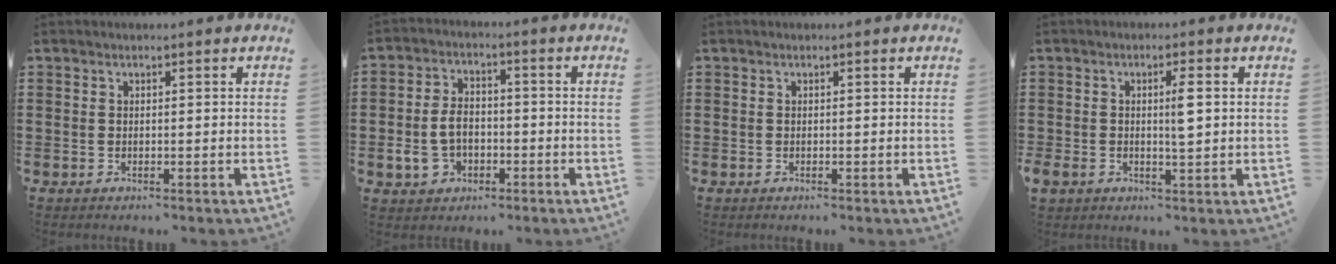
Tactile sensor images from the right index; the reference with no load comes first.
{"total": 5.8, "force": [-1.4, 4.2, 3.8], "torque": [-0.091, 0.006, -0.031]}
{"total": 0.0}
{"total": 3.4, "force": [0.3, 1.0, 3.2], "torque": [-0.068, 0.002, 0.000]}